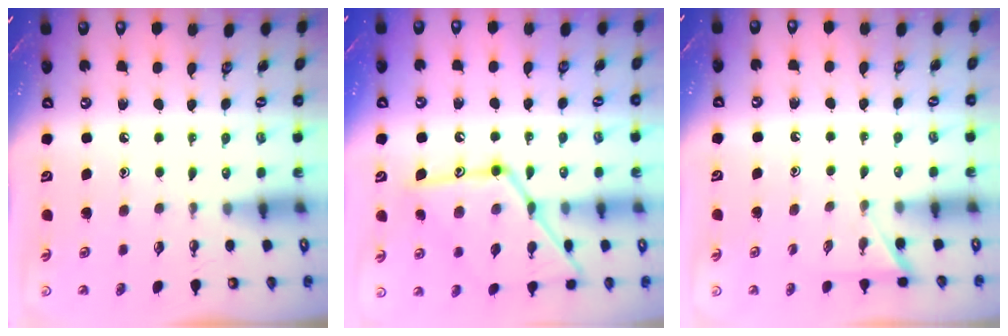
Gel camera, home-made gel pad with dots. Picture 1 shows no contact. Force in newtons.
{"total": 19.7, "press": 19.6, "slide": 1.3}
{"total": 3.1, "press": 3.1, "slide": 0.4}